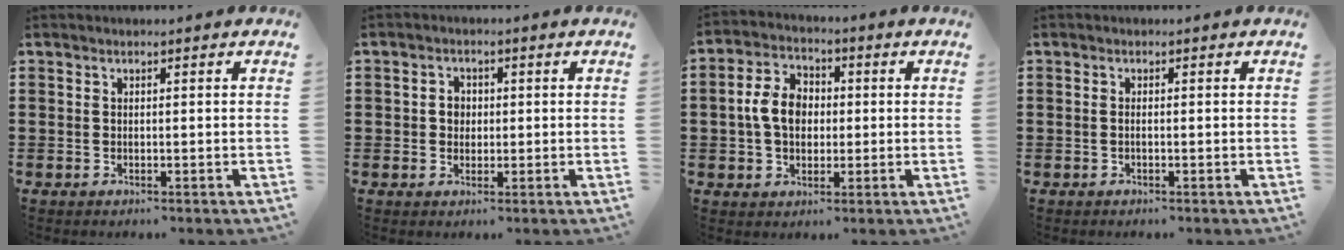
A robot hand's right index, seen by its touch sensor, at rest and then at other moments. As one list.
[{"total": 2.4, "force": [0.0, 2.1, 1.1], "torque": [-0.027, 0.010, -0.003]}, {"total": 7.2, "force": [0.0, 5.3, 4.8], "torque": [-0.121, 0.012, -0.008]}, {"total": 0.6, "force": [-0.3, 0.1, 0.5], "torque": [-0.009, -0.003, -0.005]}]